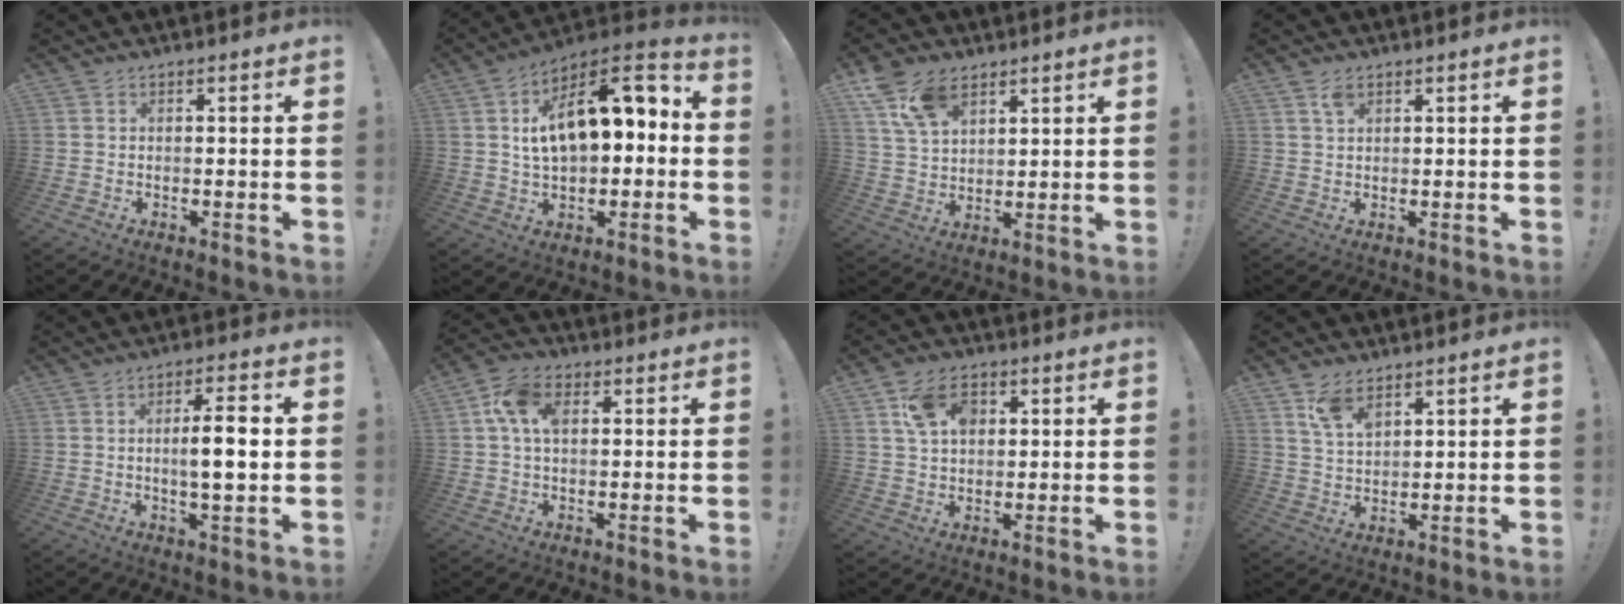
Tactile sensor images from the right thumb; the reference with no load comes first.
{"total": 16.1, "force": [3.7, 8.7, 13.0], "torque": [-0.190, -0.015, 0.061]}
{"total": 11.8, "force": [7.1, 7.3, 5.9], "torque": [-0.104, -0.027, 0.140]}
{"total": 2.8, "force": [1.7, 1.4, 1.7], "torque": [-0.021, -0.005, 0.029]}
{"total": 8.5, "force": [0.3, 1.7, 8.4], "torque": [-0.140, 0.001, -0.004]}
{"total": 10.0, "force": [2.6, 6.5, 7.1], "torque": [-0.135, 0.008, 0.049]}
{"total": 10.6, "force": [4.1, 7.6, 6.2], "torque": [-0.091, 0.001, 0.078]}
{"total": 7.3, "force": [5.0, 3.6, 4.0], "torque": [-0.067, -0.024, 0.093]}